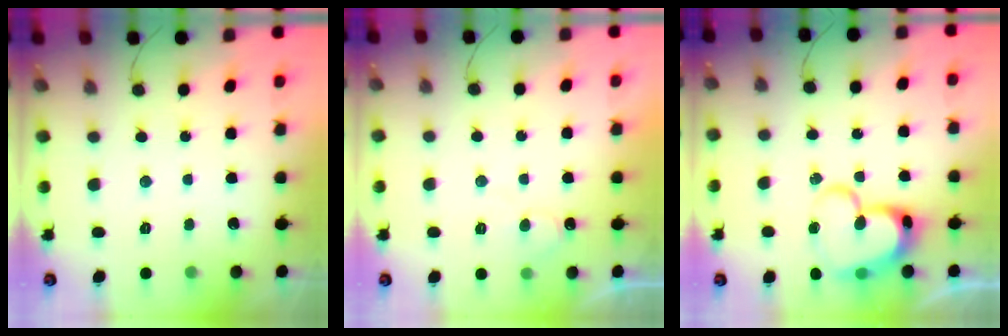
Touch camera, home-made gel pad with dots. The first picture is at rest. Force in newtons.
{"total": 7.5, "press": 7.5, "slide": 0.8}
{"total": 17.4, "press": 17.3, "slide": 1.6}